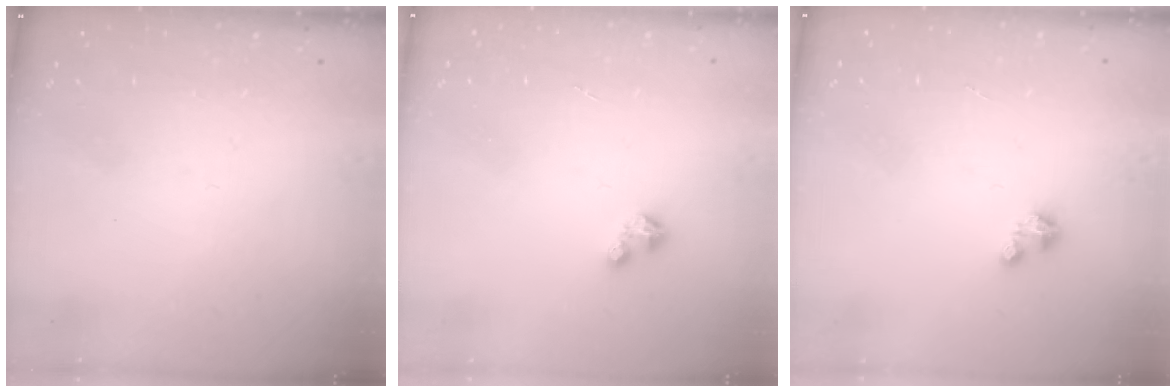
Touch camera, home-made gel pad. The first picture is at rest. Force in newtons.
{"total": 1.7, "press": 1.7, "slide": 0.2}
{"total": 0.9, "press": 0.9, "slide": 0.2}